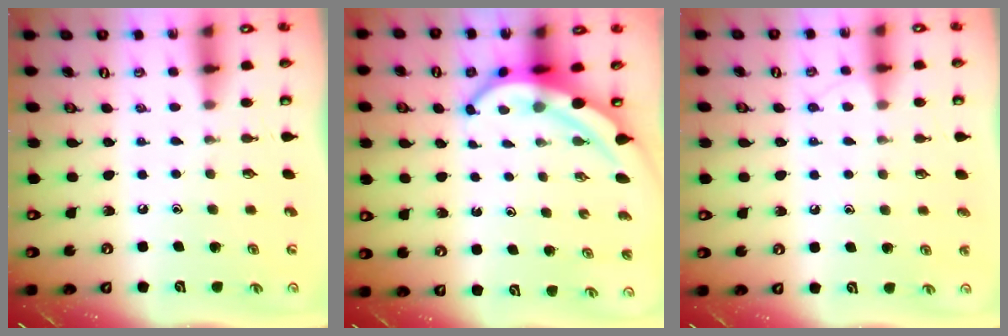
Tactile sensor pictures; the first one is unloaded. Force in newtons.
{"total": 6.9, "press": 6.9, "slide": 0.6}
{"total": 8.9, "press": 8.9, "slide": 0.9}